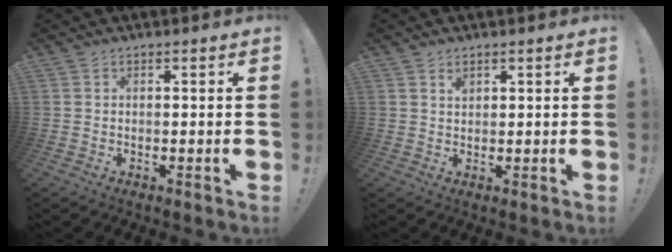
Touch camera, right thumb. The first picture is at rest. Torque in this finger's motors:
{"motor_torque": [0.24, 0.49, 0.07, -0.14, 0.00]}